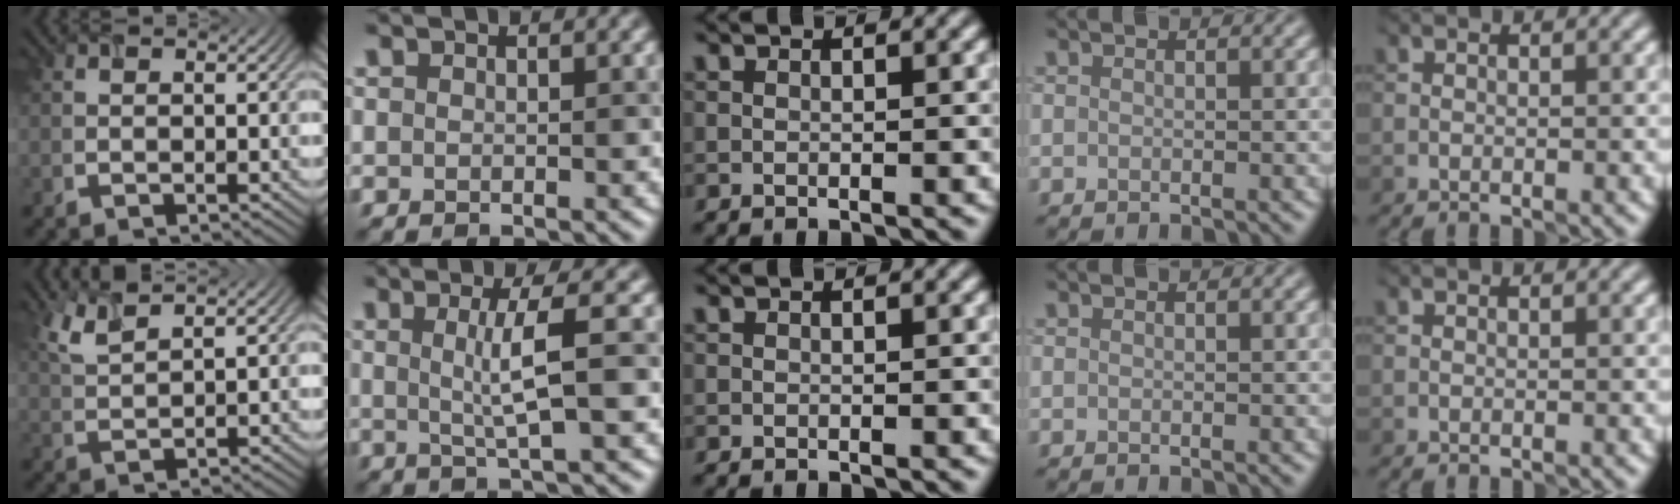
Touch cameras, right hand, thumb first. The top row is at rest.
{"thumb": {"total": 3.5, "force": [2.3, 0.7, 2.4], "torque": [-0.068, 0.004, 0.057]}, "index": {"total": 4.4, "force": [0.6, 0.4, 4.3], "torque": [-0.069, 0.008, 0.020]}}